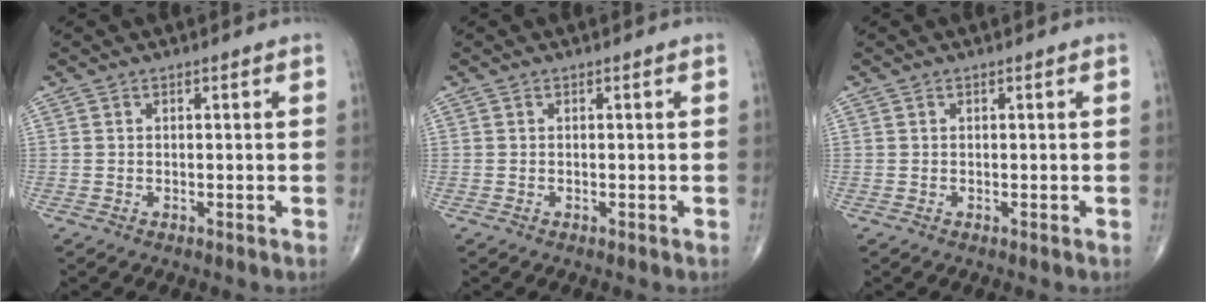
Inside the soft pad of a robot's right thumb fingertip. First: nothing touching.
{"total": 0.0}
{"total": 0.0}